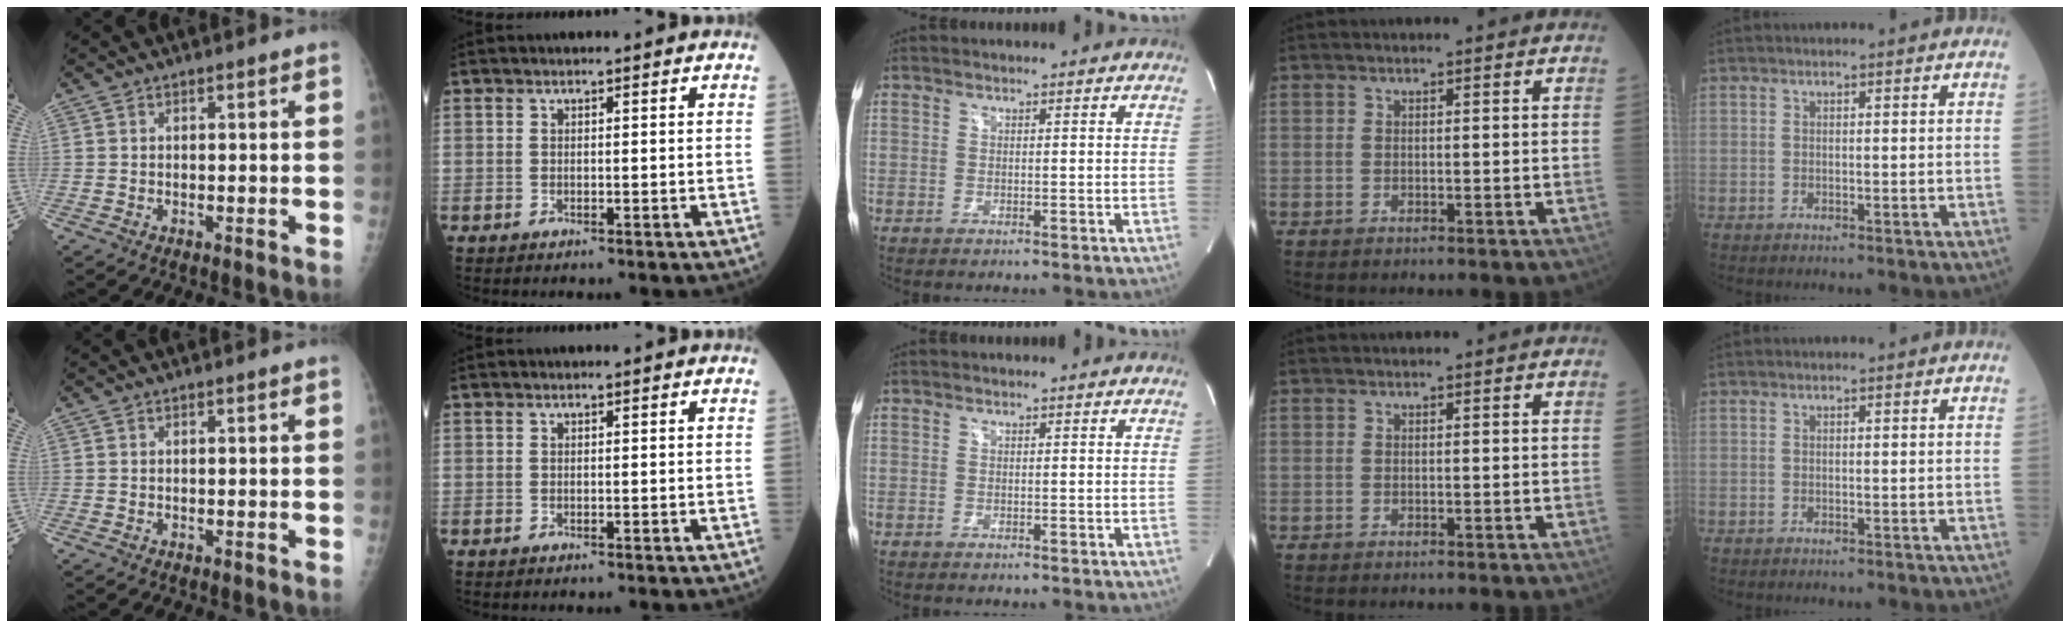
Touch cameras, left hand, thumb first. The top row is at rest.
{}